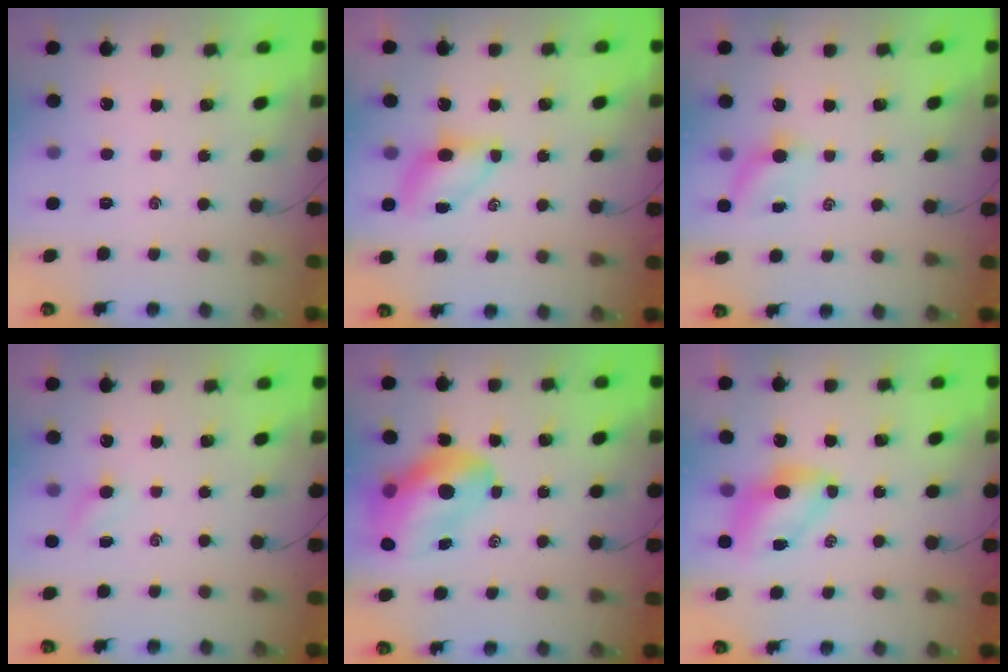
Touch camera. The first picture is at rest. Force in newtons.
{"total": 5.4, "press": 5.4, "slide": 0.7}
{"total": 5.4, "press": 5.2, "slide": 1.3}
{"total": 2.7, "press": 2.6, "slide": 0.8}
{"total": 14.5, "press": 13.8, "slide": 4.2}
{"total": 6.9, "press": 6.8, "slide": 0.9}